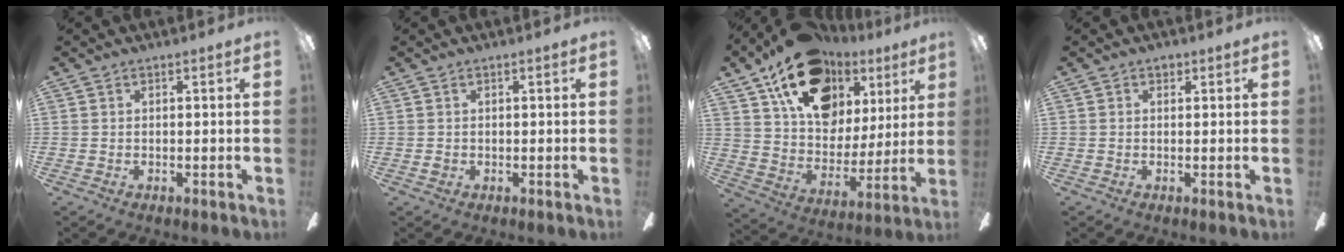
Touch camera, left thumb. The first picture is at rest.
{"total": 0.7, "force": [0.2, 0.6, 0.2], "torque": [-0.005, 0.004, 0.003]}
{"total": 20.5, "force": [12.7, 12.7, 9.8], "torque": [-0.173, -0.062, 0.235]}
{"total": 1.4, "force": [0.8, 1.0, 0.4], "torque": [0.000, 0.000, 0.013]}